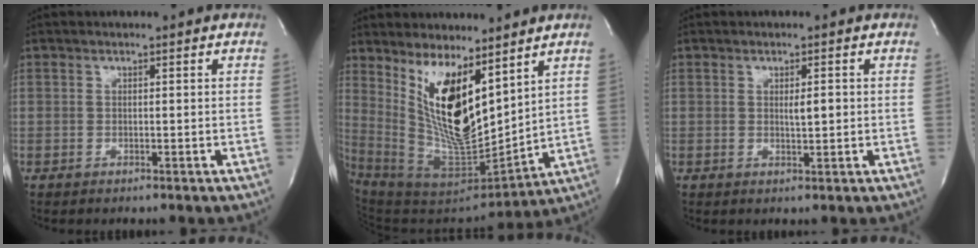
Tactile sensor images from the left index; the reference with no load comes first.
{"total": 15.1, "force": [7.7, 4.5, 12.2], "torque": [-0.231, -0.019, 0.156]}
{"total": 2.0, "force": [0.0, 0.5, 1.9], "torque": [-0.033, -0.005, 0.002]}